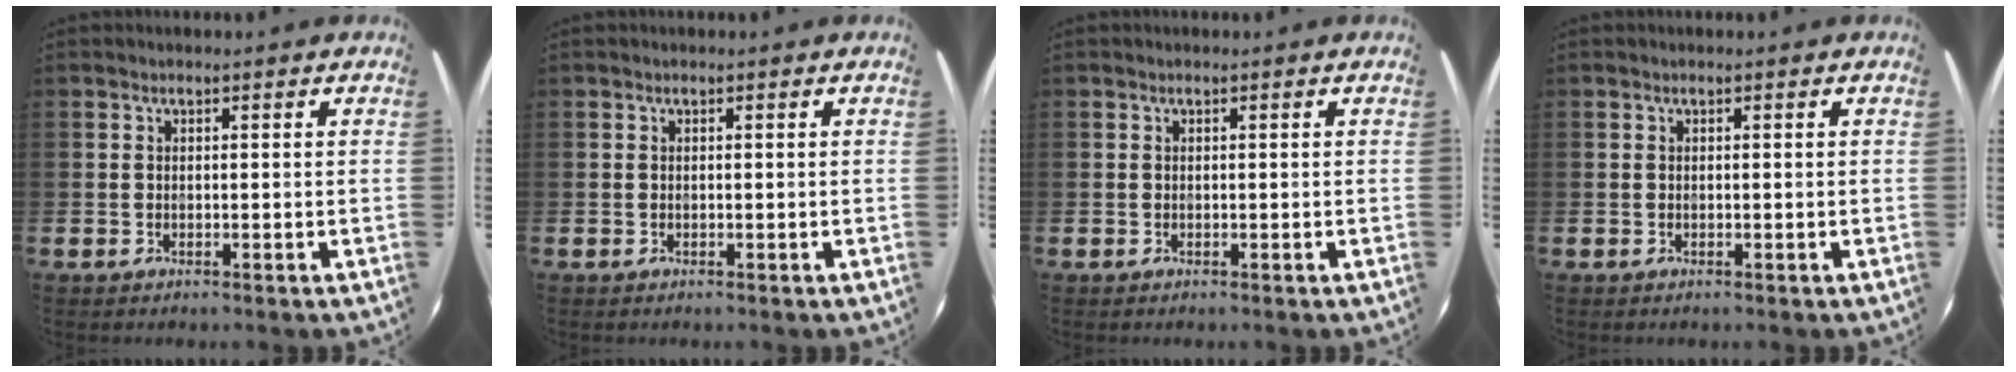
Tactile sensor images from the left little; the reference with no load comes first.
{"total": 0.0}
{"total": 0.0}
{"total": 0.0}